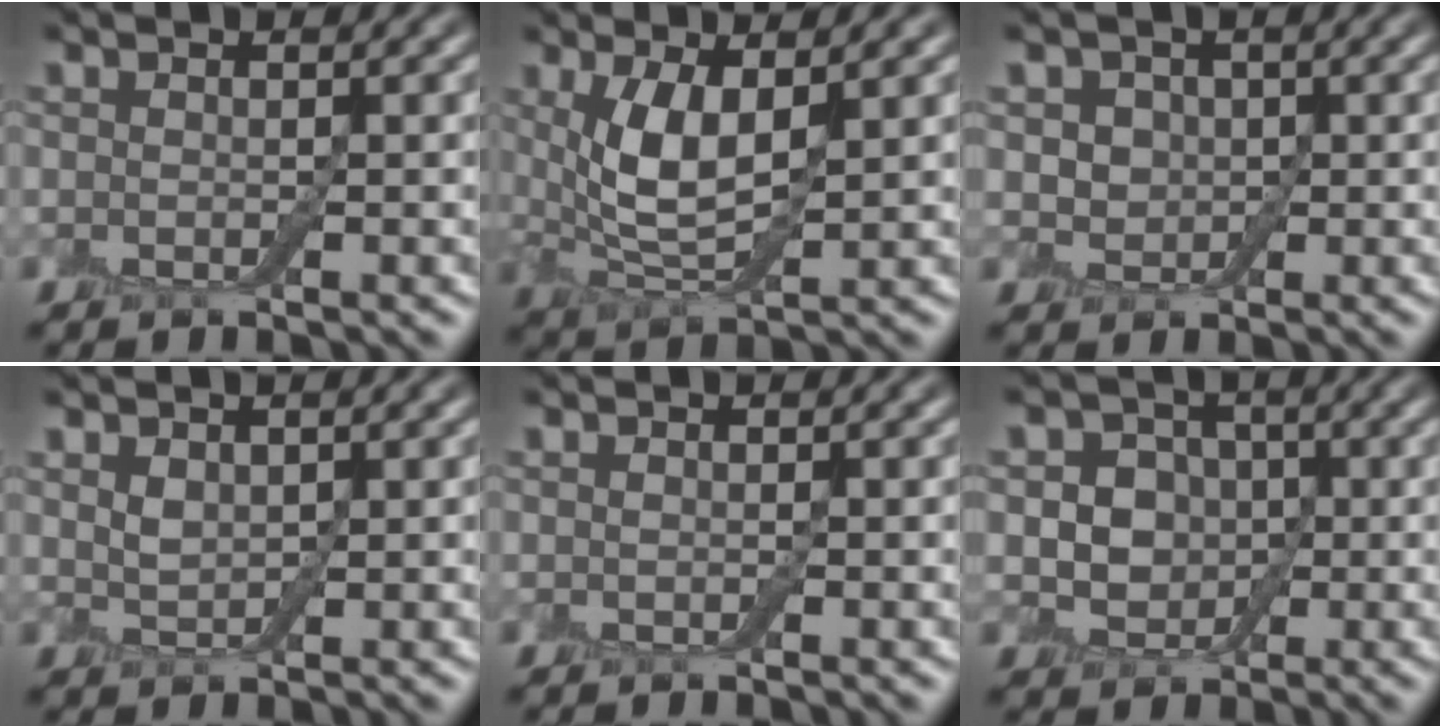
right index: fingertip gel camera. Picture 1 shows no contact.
{"total": 5.1, "force": [1.3, 2.0, 4.5], "torque": [-0.101, -0.004, 0.031]}
{"total": 2.7, "force": [0.7, 2.2, 1.2], "torque": [-0.018, 0.006, 0.003]}
{"total": 1.4, "force": [0.8, 0.8, 0.8], "torque": [-0.020, 0.000, 0.019]}
{"total": 0.0}
{"total": 3.9, "force": [0.0, 3.4, 2.0], "torque": [-0.020, -0.001, -0.015]}